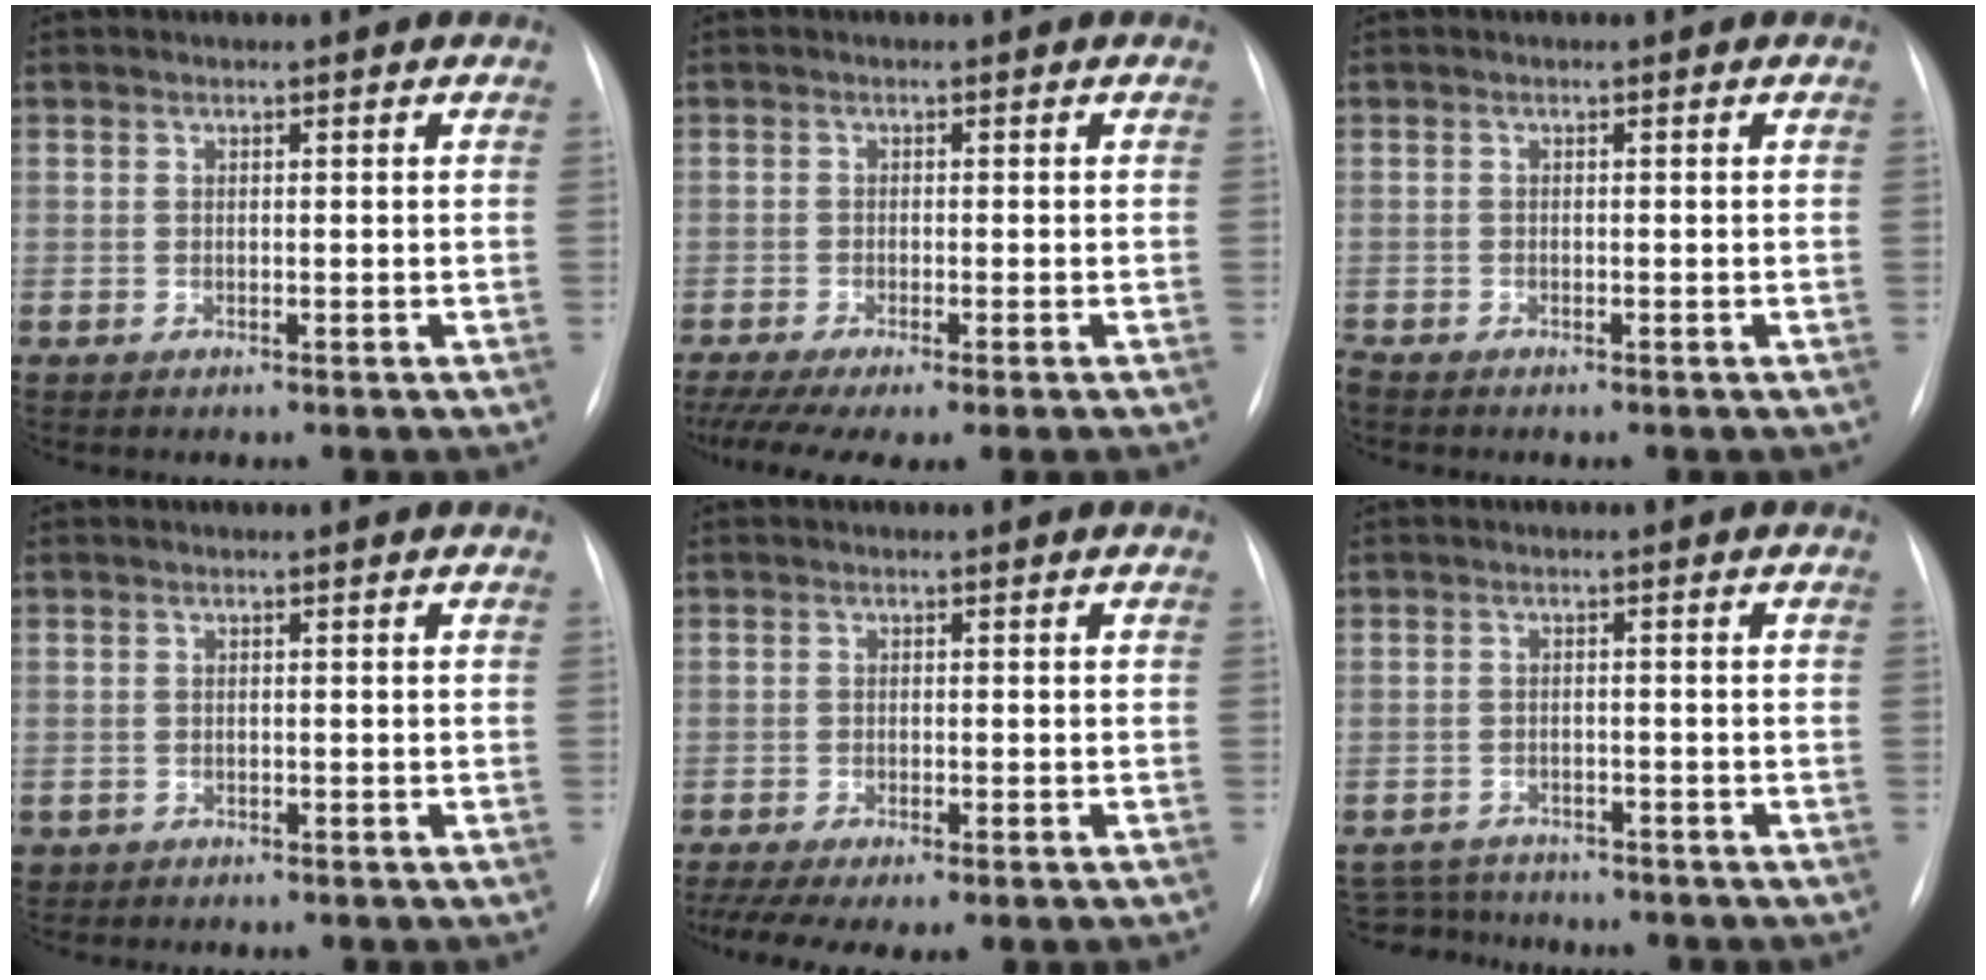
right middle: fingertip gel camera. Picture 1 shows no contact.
{"total": 9.5, "force": [-7.5, 0.7, 5.8], "torque": [-0.084, -0.014, -0.116]}
{"total": 1.3, "force": [-1.1, 0.3, 0.4], "torque": [-0.008, -0.004, -0.016]}
{"total": 1.2, "force": [-0.6, 1.0, 0.1], "torque": [-0.005, 0.003, -0.004]}
{"total": 10.2, "force": [-7.4, 2.5, 6.4], "torque": [-0.114, -0.006, -0.109]}
{"total": 5.4, "force": [-5.2, 1.5, -0.2], "torque": [0.003, 0.002, -0.081]}